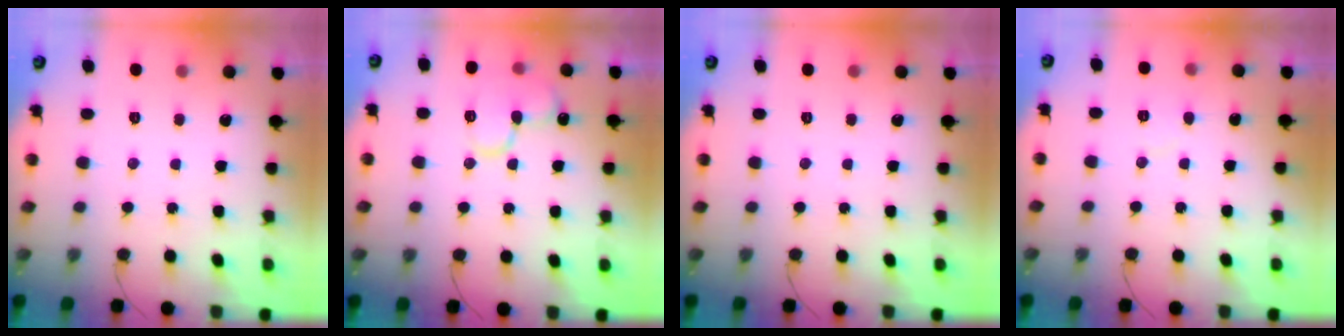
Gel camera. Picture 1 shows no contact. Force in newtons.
{"total": 13.1, "press": 13.0, "slide": 1.8}
{"total": 0.0}
{"total": 3.2, "press": 3.2, "slide": 0.3}